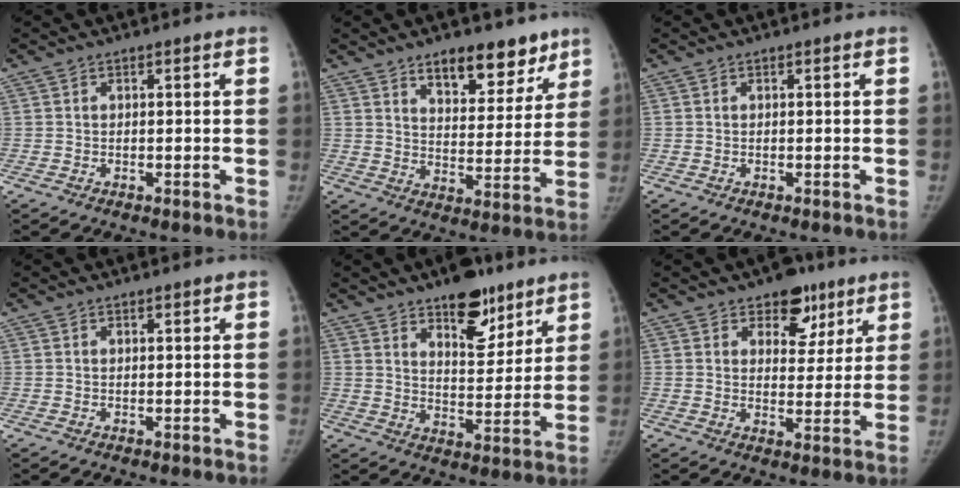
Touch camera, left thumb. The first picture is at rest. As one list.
[{"total": 12.5, "force": [8.7, 6.0, 6.7], "torque": [-0.047, -0.054, 0.132]}, {"total": 0.0}, {"total": 0.6, "force": [0.5, 0.2, 0.2], "torque": [-0.005, -0.003, 0.008]}, {"total": 12.8, "force": [8.6, 5.7, 7.5], "torque": [-0.067, -0.054, 0.131]}, {"total": 8.5, "force": [5.4, 5.4, 3.8], "torque": [-0.009, -0.024, 0.076]}]